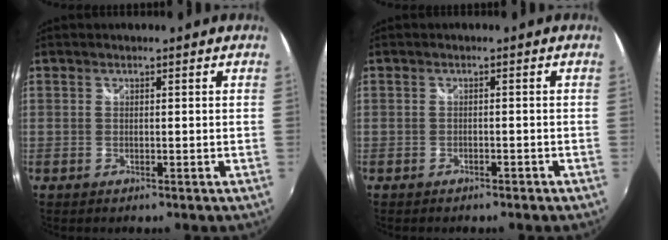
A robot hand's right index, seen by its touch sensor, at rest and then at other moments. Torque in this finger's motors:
{"motor_torque": [0.15, -0.15, 0.06, -0.02]}